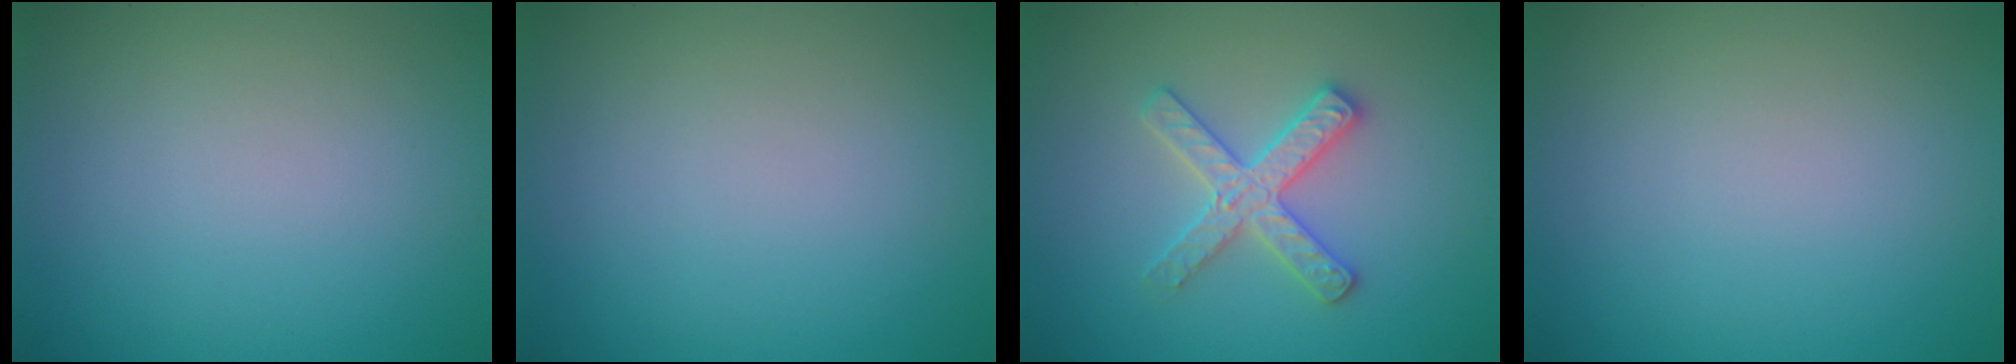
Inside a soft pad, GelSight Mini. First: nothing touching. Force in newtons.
{"total": 0.0}
{"total": 2.9, "press": 2.9, "slide": 0.5}
{"total": 0.0}